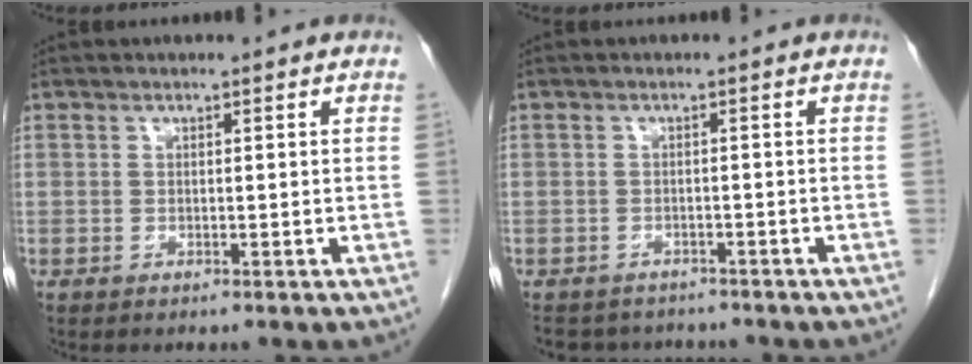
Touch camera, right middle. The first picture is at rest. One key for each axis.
{"total": 6.5, "fx": -5.9, "fy": 2.5, "fz": 0.8, "tx": -0.012, "ty": 0.001, "tz": -0.077}